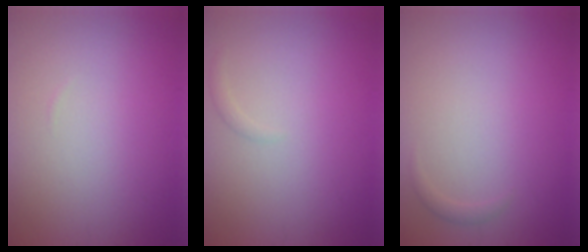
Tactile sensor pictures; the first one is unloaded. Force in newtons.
{"total": 0.6, "press": 0.6, "slide": 0.1}
{"total": 0.6, "press": 0.6, "slide": 0.0}